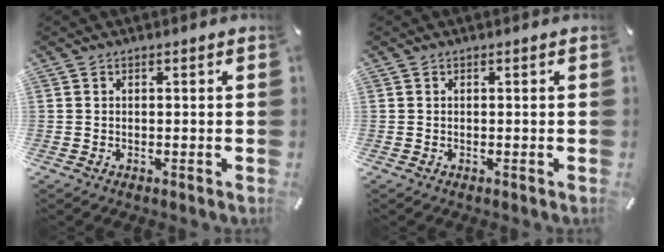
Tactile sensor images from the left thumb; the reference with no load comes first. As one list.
[{"total": 0.0}]